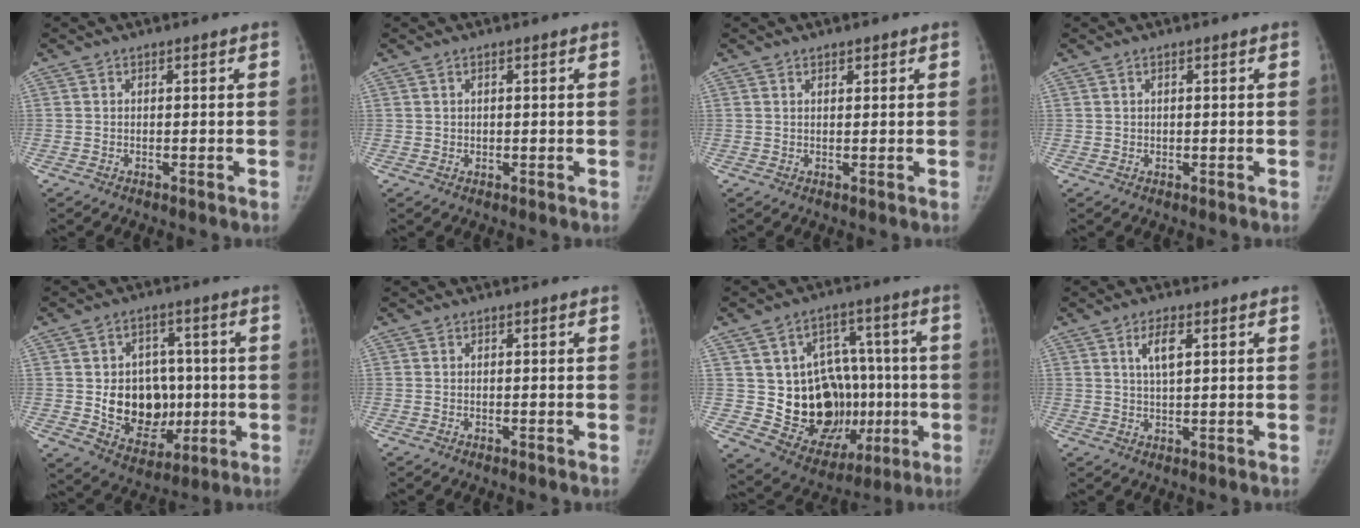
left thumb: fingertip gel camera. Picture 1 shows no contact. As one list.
[{"total": 0.8, "force": [0.4, 0.5, 0.4], "torque": [0.001, -0.002, 0.008]}, {"total": 1.2, "force": [0.9, 0.6, 0.6], "torque": [-0.004, -0.004, 0.012]}, {"total": 0.6, "force": [0.4, 0.4, 0.3], "torque": [0.000, -0.002, 0.006]}, {"total": 14.3, "force": [-0.8, 10.9, 9.1], "torque": [-0.083, 0.001, 0.004]}, {"total": 0.0}, {"total": 21.8, "force": [-2.5, 15.4, 15.2], "torque": [-0.168, 0.019, -0.010]}, {"total": 4.5, "force": [1.9, 1.6, 3.8], "torque": [-0.067, -0.004, 0.035]}]